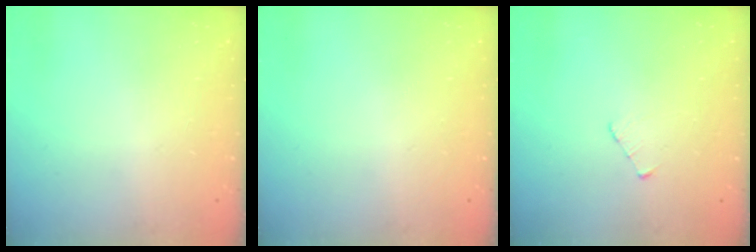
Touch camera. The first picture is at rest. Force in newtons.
{"total": 0.0}
{"total": 2.9, "press": 2.8, "slide": 0.3}